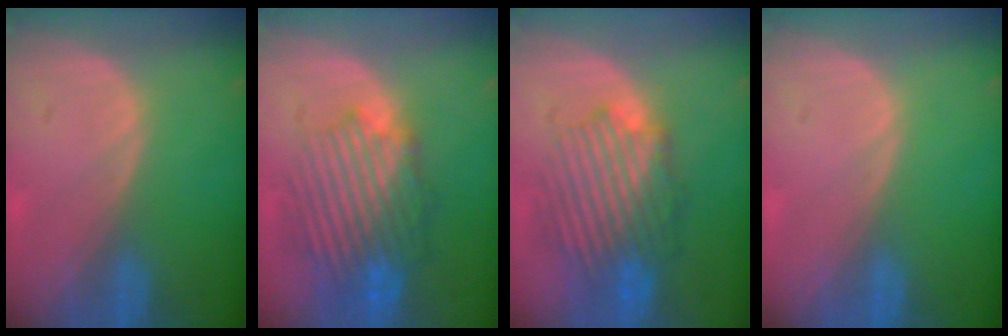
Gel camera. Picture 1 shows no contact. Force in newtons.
{"total": 10.0, "press": 9.6, "slide": 2.7}
{"total": 8.9, "press": 8.8, "slide": 1.5}
{"total": 0.0}